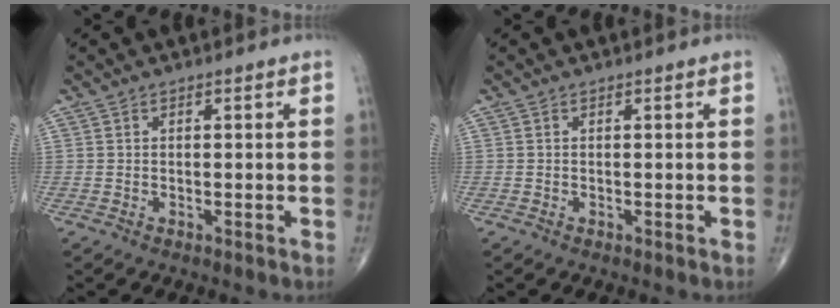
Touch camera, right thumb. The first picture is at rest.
{"total": 0.0}